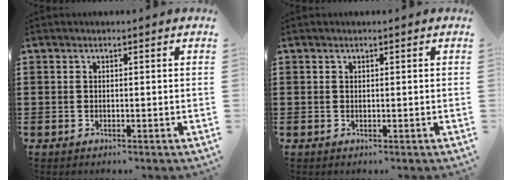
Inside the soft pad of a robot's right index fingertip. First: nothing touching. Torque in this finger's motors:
{"motor_torque": [0.28, -0.21, 0.03, 0.01]}